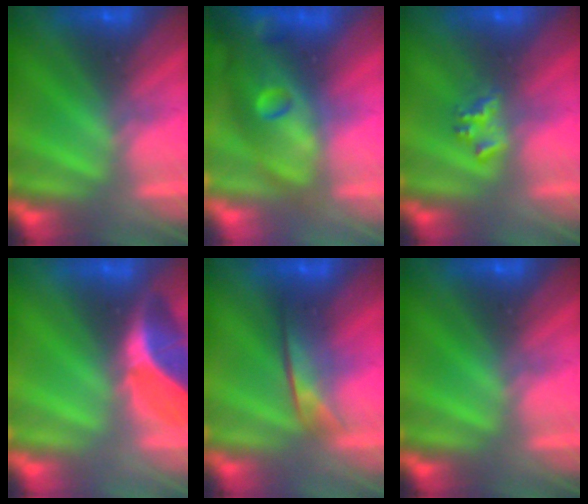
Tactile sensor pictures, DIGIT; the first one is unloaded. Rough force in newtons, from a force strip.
{"total": 11.3}
{"total": 2.1}
{"total": 2.2}
{"total": 2.1}
{"total": 0.0}